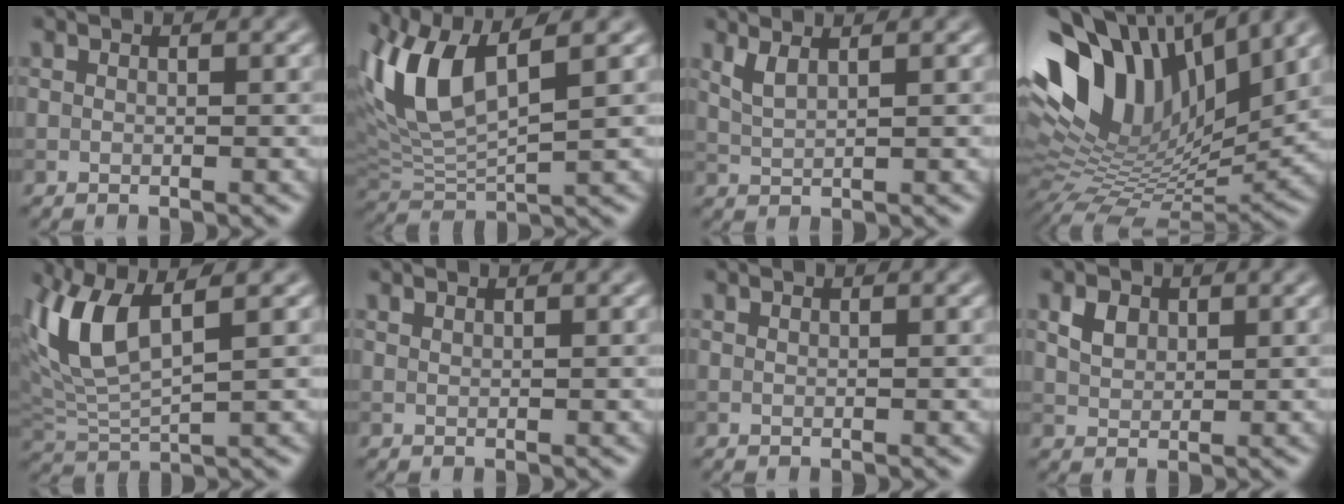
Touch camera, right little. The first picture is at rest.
{"total": 8.3, "force": [3.3, 3.0, 7.0], "torque": [-0.158, 0.011, 0.061]}
{"total": 1.9, "force": [1.2, 0.6, 1.4], "torque": [-0.027, -0.001, 0.025]}
{"total": 16.1, "force": [6.7, 7.9, 12.3], "torque": [-0.238, 0.032, 0.110]}
{"total": 6.6, "force": [2.8, 2.3, 5.5], "torque": [-0.130, 0.007, 0.056]}
{"total": 0.6, "force": [0.5, 0.1, 0.1], "torque": [-0.001, -0.003, 0.009]}
{"total": 0.0}
{"total": 2.1, "force": [1.0, 1.5, 1.1], "torque": [-0.026, 0.003, 0.020]}